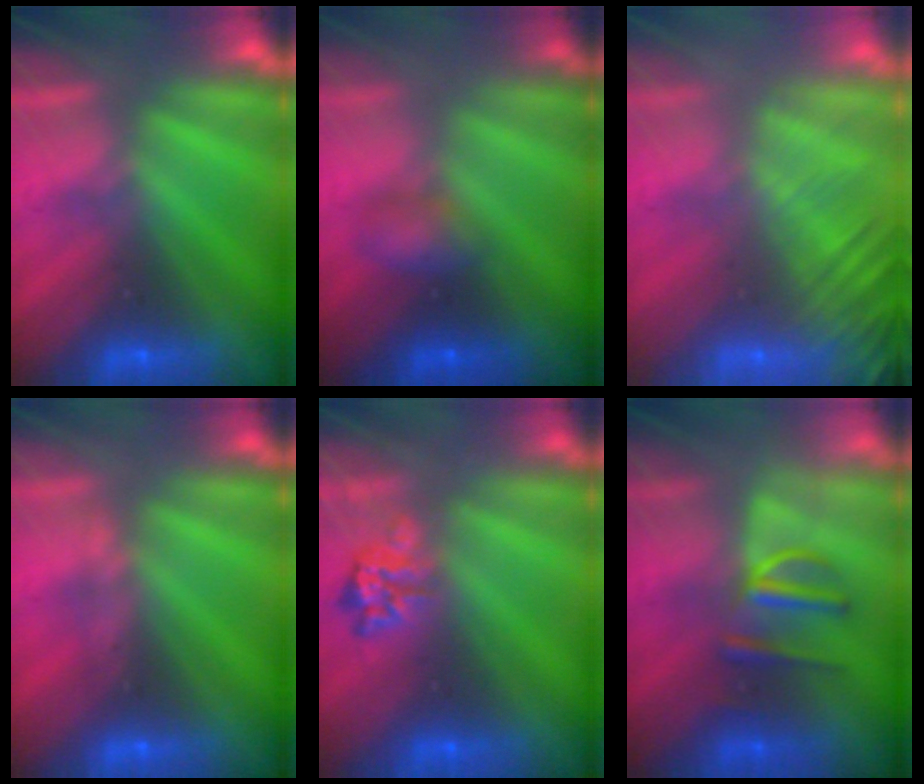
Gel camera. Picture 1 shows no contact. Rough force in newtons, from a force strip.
{"total": 2.7}
{"total": 5.7}
{"total": 3.4}
{"total": 2.4}
{"total": 2.9}